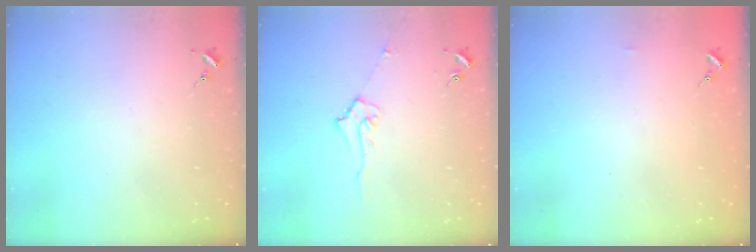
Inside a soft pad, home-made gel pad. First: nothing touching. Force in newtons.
{"total": 5.1, "press": 5.0, "slide": 0.6}
{"total": 3.2, "press": 3.2, "slide": 0.4}